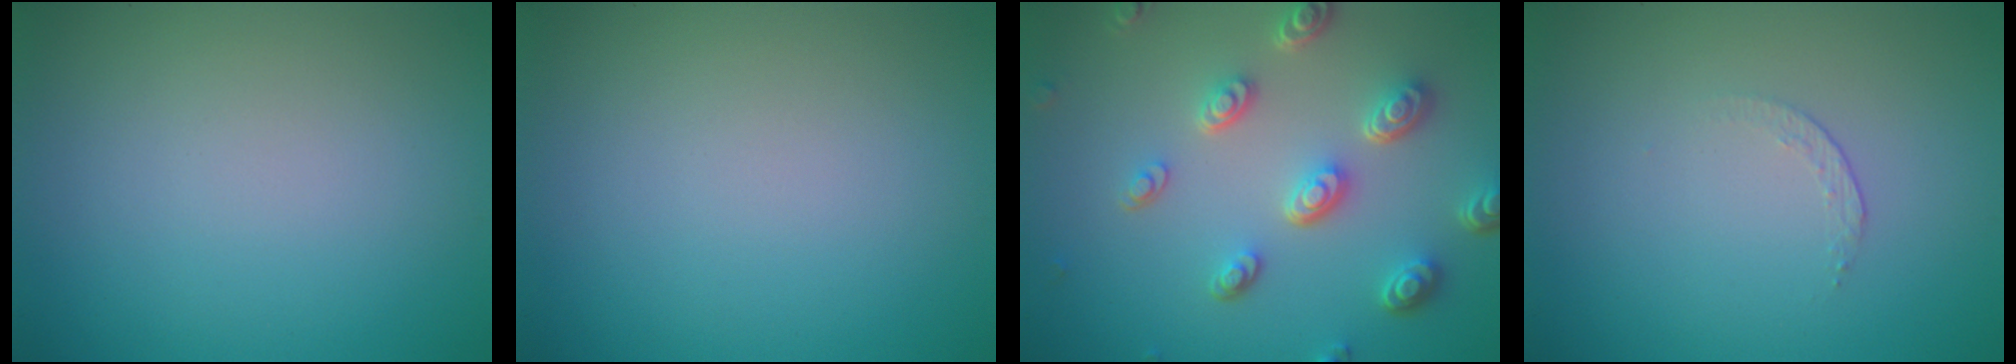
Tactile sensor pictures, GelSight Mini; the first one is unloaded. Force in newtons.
{"total": 0.0}
{"total": 5.2, "press": 3.9, "slide": 3.5}
{"total": 0.7, "press": 0.4, "slide": 0.6}